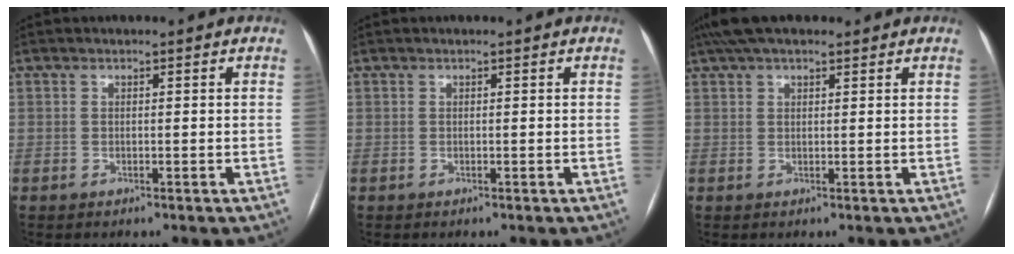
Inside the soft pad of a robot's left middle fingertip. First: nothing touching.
{"total": 0.0}
{"total": 6.5, "force": [5.0, 2.1, 3.7], "torque": [-0.065, 0.043, 0.089]}